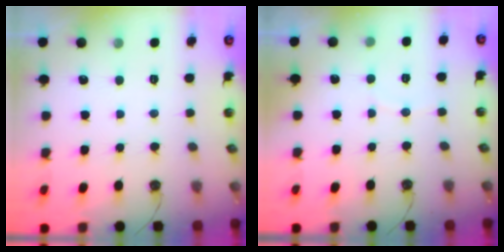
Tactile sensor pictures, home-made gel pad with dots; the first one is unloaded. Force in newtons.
{"total": 2.2, "press": 2.2, "slide": 0.2}